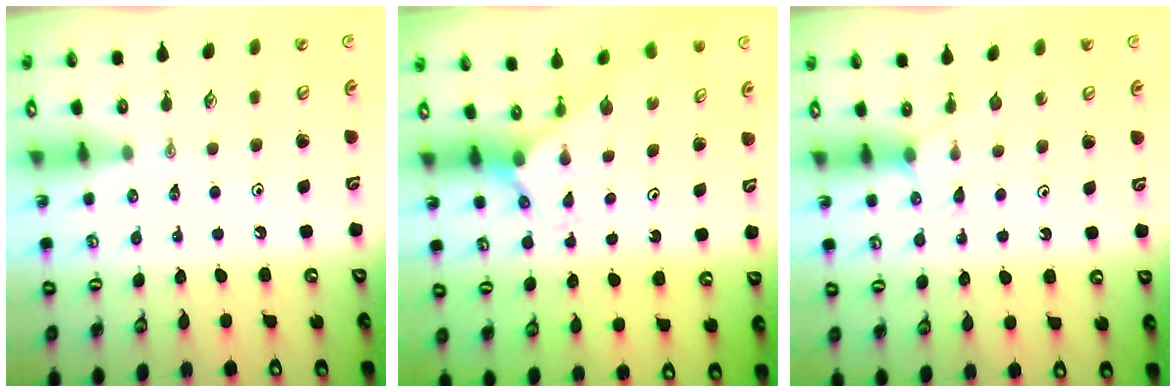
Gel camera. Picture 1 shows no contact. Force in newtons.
{"total": 2.0, "press": 2.0, "slide": 0.1}
{"total": 6.4, "press": 6.4, "slide": 0.5}